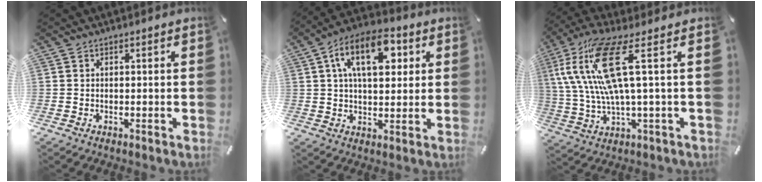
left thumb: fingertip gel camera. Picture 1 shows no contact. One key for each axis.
{"total": 14.2, "fx": 5.0, "fy": 7.8, "fz": 10.8, "tx": -0.173, "ty": 0.000, "tz": 0.082}
{"total": 18.6, "fx": 4.9, "fy": 4.0, "fz": 17.4, "tx": -0.376, "ty": -0.020, "tz": 0.067}